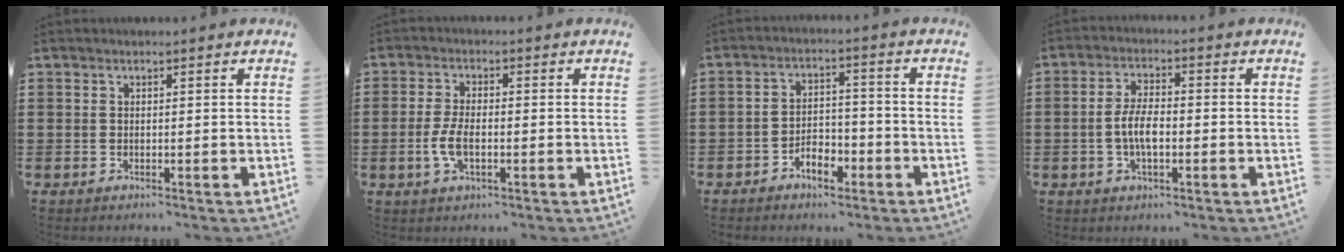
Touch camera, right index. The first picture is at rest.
{"total": 4.0, "force": [-1.2, 1.5, 3.5], "torque": [-0.083, -0.005, -0.027]}
{"total": 4.4, "force": [-3.1, 2.3, 2.2], "torque": [-0.039, 0.013, -0.059]}
{"total": 5.5, "force": [-1.2, 2.3, 4.8], "torque": [-0.113, -0.002, -0.029]}